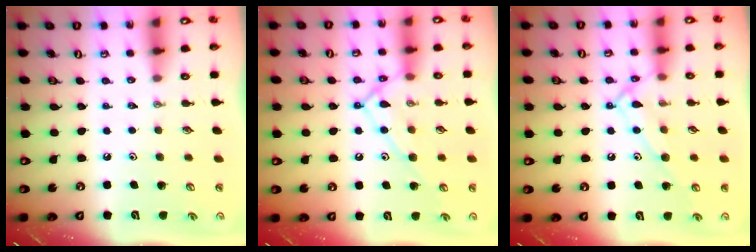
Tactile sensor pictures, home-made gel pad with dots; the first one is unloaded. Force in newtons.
{"total": 12.7, "press": 12.6, "slide": 1.1}
{"total": 12.3, "press": 12.2, "slide": 0.8}